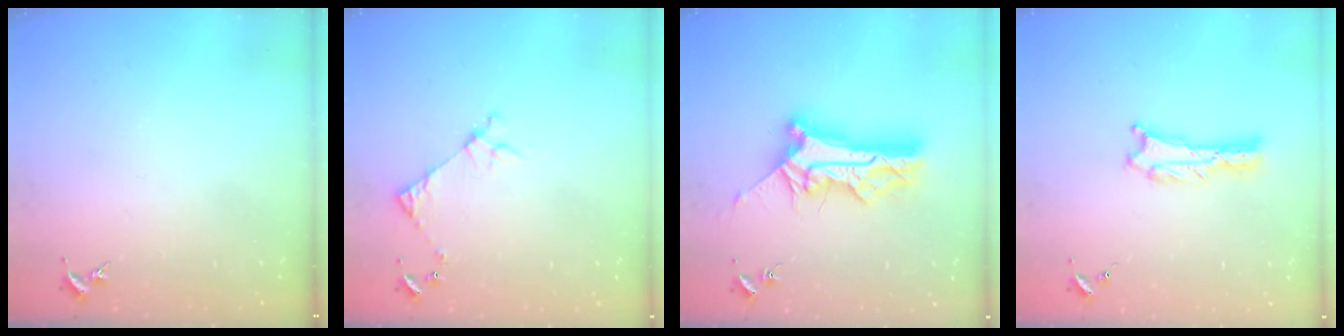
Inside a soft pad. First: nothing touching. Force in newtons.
{"total": 5.0, "press": 5.0, "slide": 0.4}
{"total": 10.4, "press": 10.3, "slide": 1.1}
{"total": 0.7, "press": 0.7, "slide": 0.1}